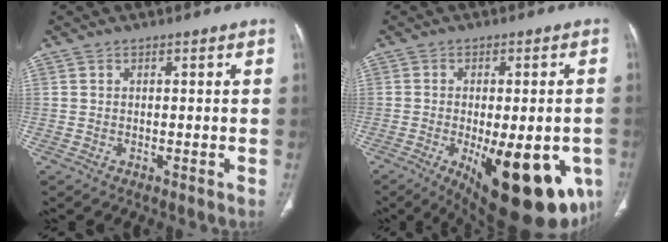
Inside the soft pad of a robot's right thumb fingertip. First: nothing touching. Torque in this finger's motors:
{"motor_torque": [2.44, 2.57, 1.44, -1.32, 0.55]}